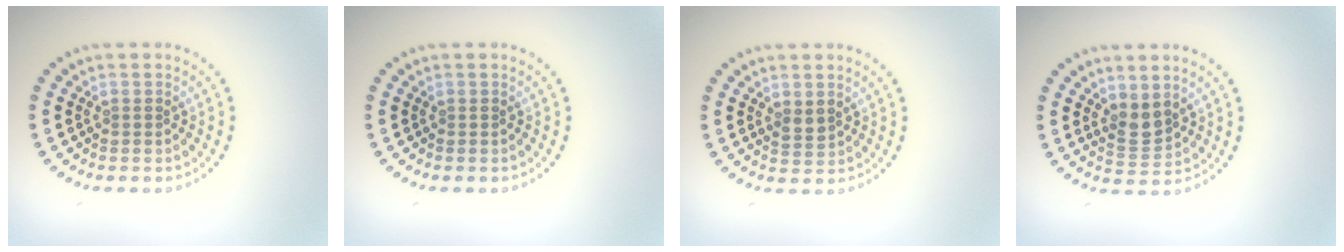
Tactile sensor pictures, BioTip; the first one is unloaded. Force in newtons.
{"total": 0.0}
{"total": 1.2, "press": 1.1, "slide": 0.4}
{"total": 2.2, "press": 1.8, "slide": 1.3}